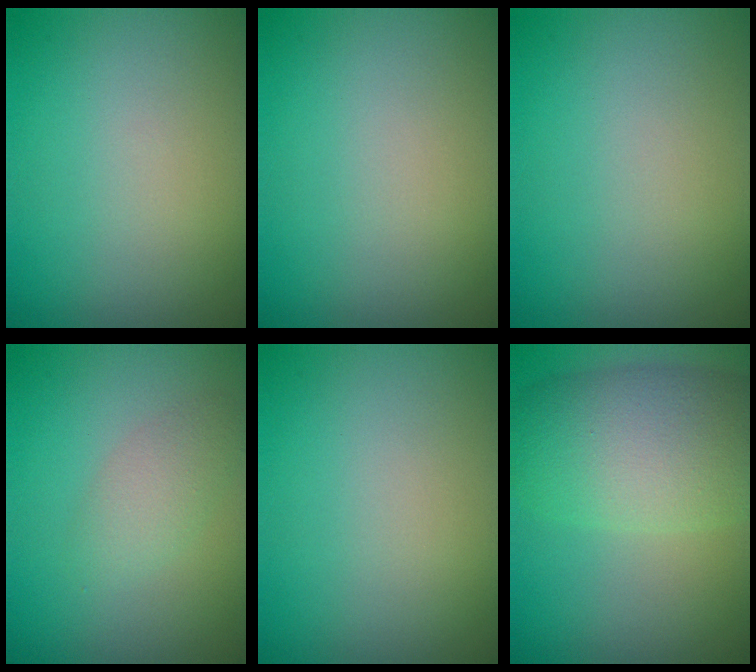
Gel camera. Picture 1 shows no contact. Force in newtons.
{"total": 0.0}
{"total": 0.0}
{"total": 2.1, "press": 2.1, "slide": 0.1}
{"total": 0.0}
{"total": 7.6, "press": 7.6, "slide": 0.2}